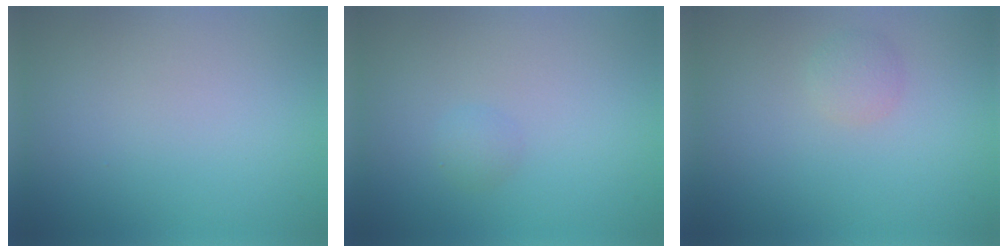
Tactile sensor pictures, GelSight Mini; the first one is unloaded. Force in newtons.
{"total": 1.0, "press": 1.0, "slide": 0.1}
{"total": 1.3, "press": 1.3, "slide": 0.1}